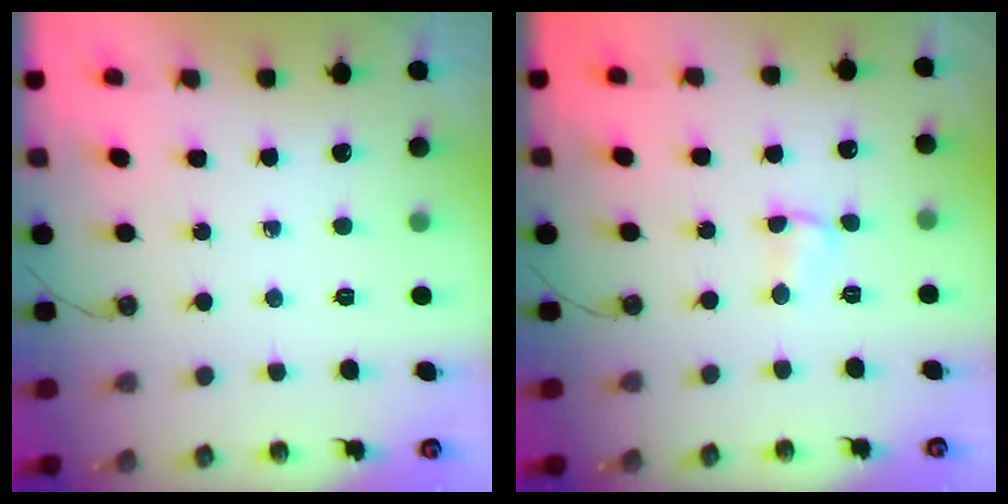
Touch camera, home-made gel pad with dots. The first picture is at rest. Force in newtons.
{"total": 1.9, "press": 1.9, "slide": 0.3}